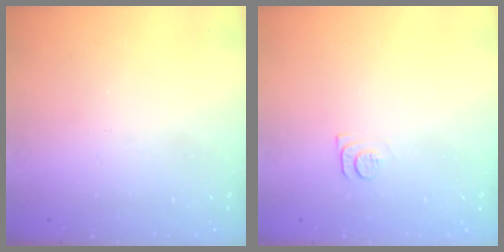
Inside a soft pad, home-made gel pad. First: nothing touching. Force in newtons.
{"total": 4.3, "press": 4.3, "slide": 0.7}